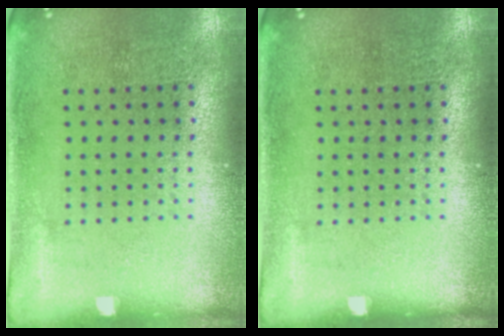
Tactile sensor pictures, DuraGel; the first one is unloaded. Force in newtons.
{"total": 0.0}